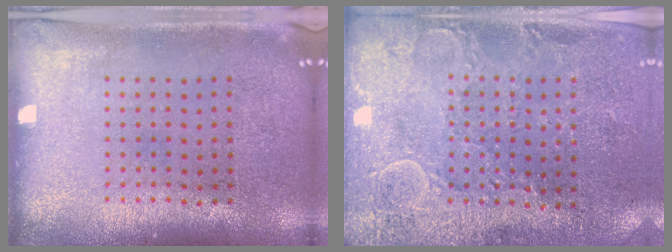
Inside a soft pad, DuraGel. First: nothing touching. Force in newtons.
{"total": 2.7, "press": 2.6, "slide": 0.7}